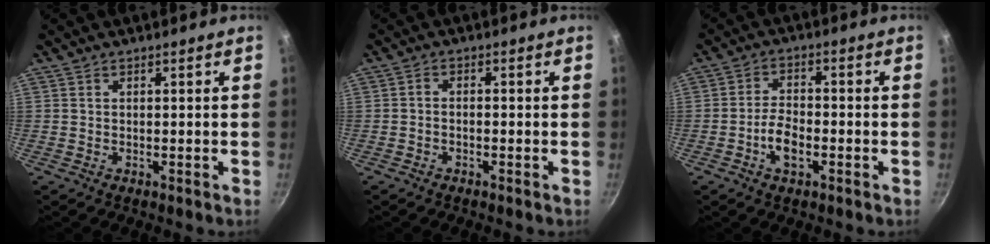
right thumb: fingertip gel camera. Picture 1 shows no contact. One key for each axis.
{"total": 1.5, "fx": -0.9, "fy": 0.8, "fz": 1.0, "tx": -0.017, "ty": 0.012, "tz": -0.020}
{"total": 5.7, "fx": -2.2, "fy": 2.9, "fz": 4.4, "tx": -0.079, "ty": 0.022, "tz": -0.045}